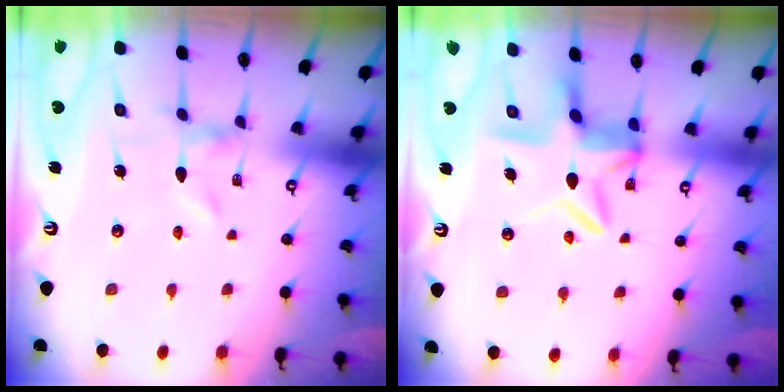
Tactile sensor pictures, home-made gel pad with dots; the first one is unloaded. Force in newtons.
{"total": 10.5, "press": 10.4, "slide": 1.3}